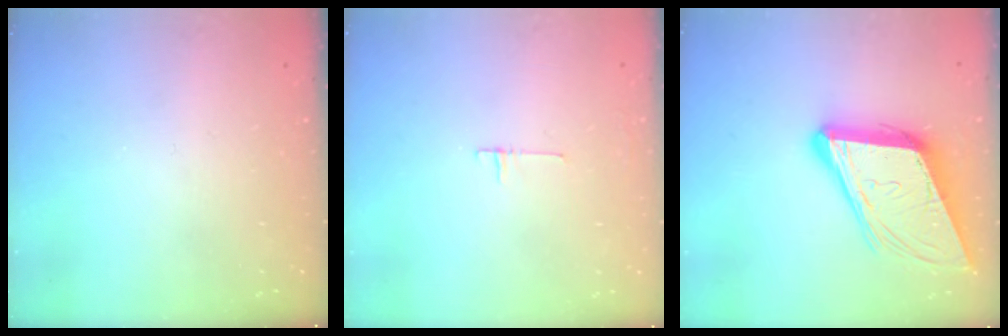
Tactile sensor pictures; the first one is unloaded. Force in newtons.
{"total": 4.5, "press": 4.5, "slide": 0.4}
{"total": 15.8, "press": 15.2, "slide": 4.2}